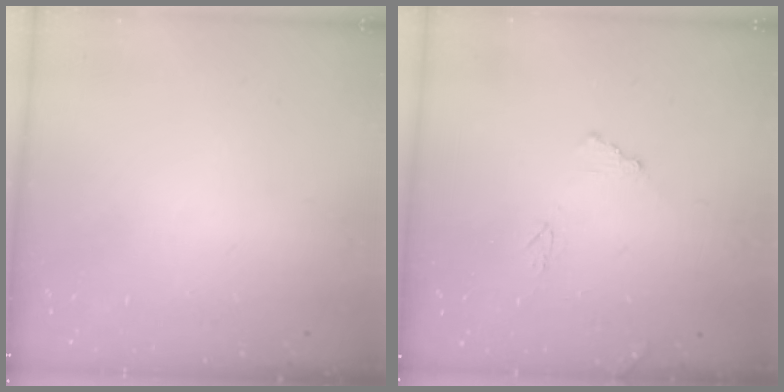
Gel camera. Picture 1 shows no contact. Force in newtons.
{"total": 8.0, "press": 8.0, "slide": 0.4}